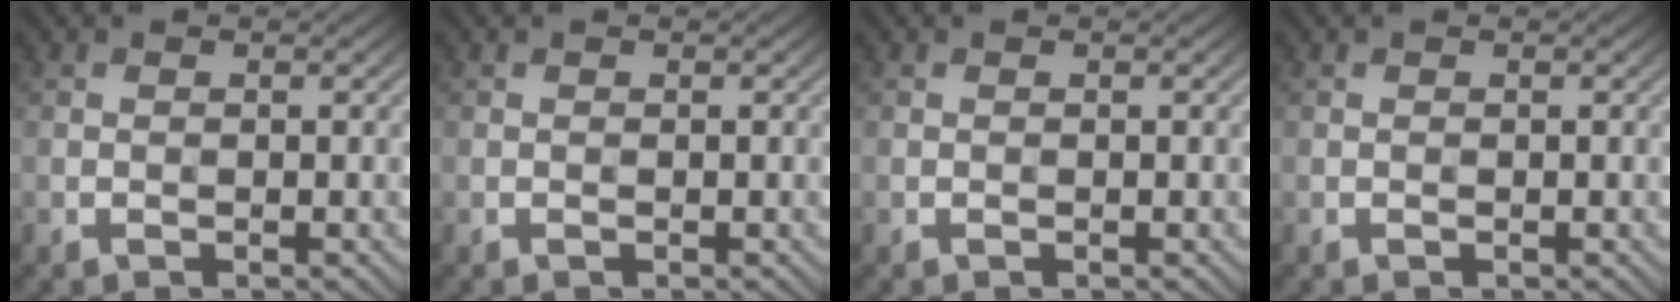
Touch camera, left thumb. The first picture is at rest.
{"total": 0.0}
{"total": 0.0}
{"total": 0.0}